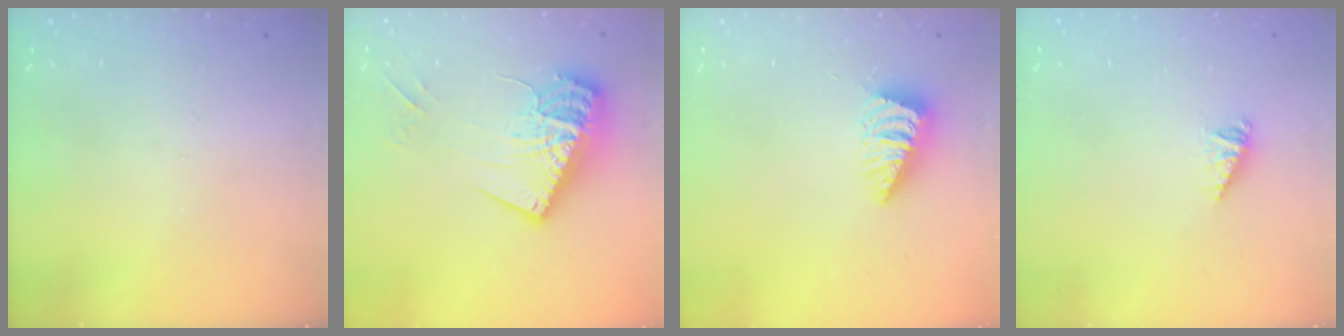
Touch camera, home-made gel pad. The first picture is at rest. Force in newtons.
{"total": 18.3, "press": 18.2, "slide": 1.8}
{"total": 3.0, "press": 2.9, "slide": 0.3}
{"total": 1.7, "press": 1.7, "slide": 0.2}